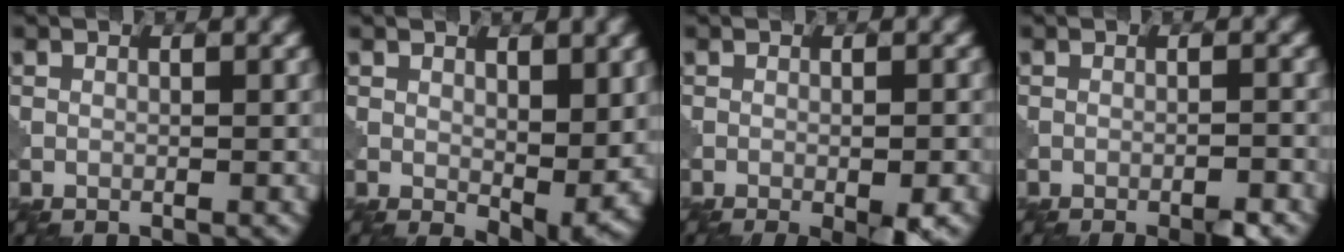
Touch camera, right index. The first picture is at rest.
{"total": 5.3, "force": [0.6, 3.0, 4.3], "torque": [-0.072, -0.021, 0.019]}
{"total": 4.6, "force": [-2.5, 0.8, 3.8], "torque": [-0.049, -0.005, -0.032]}
{"total": 3.0, "force": [-2.0, 0.5, 2.1], "torque": [-0.031, 0.007, -0.034]}